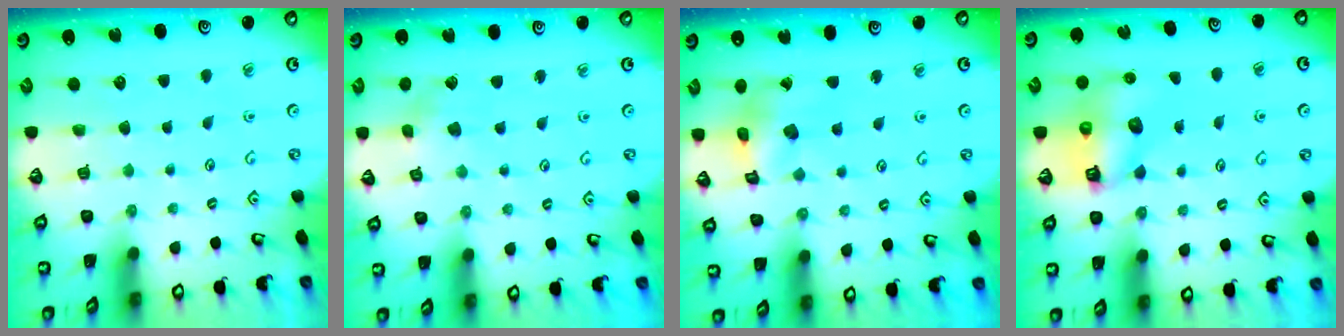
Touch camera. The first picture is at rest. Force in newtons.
{"total": 2.9, "press": 2.9, "slide": 0.6}
{"total": 10.8, "press": 10.7, "slide": 1.1}
{"total": 8.1, "press": 8.0, "slide": 0.9}